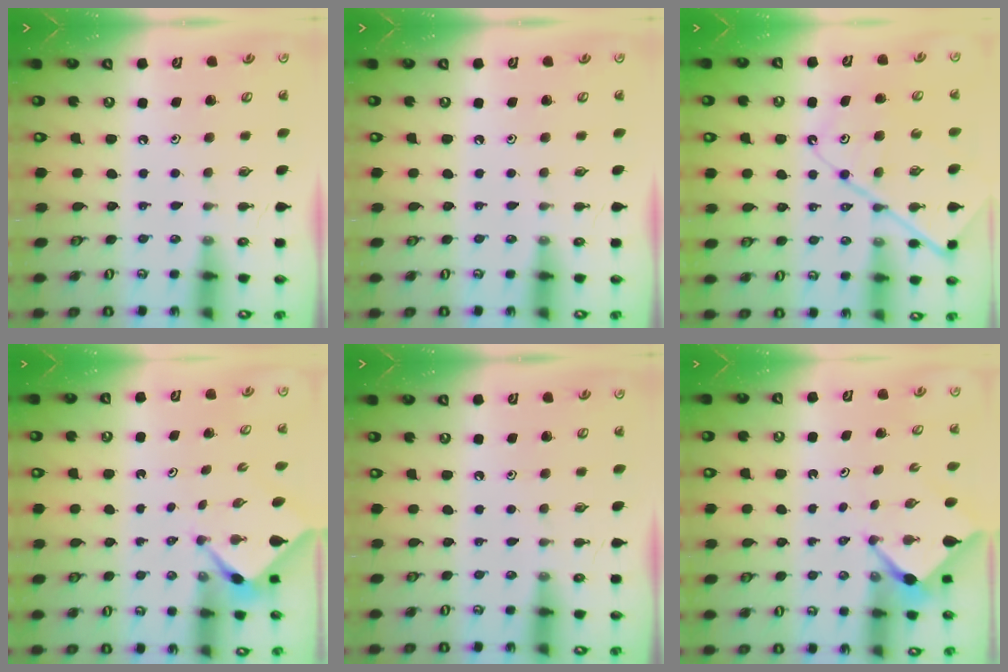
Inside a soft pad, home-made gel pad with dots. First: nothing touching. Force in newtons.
{"total": 0.0}
{"total": 11.5, "press": 11.4, "slide": 1.3}
{"total": 2.2, "press": 2.2, "slide": 0.2}
{"total": 0.0}
{"total": 2.6, "press": 2.6, "slide": 0.3}